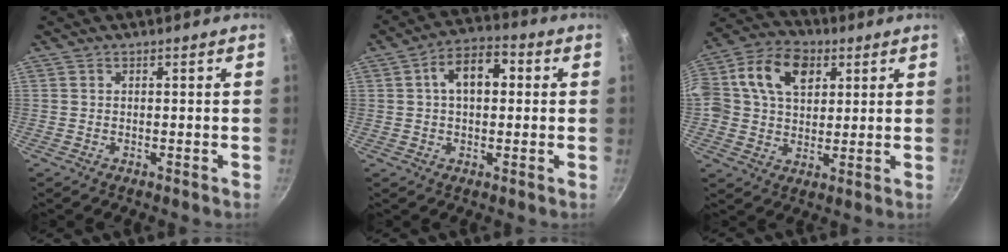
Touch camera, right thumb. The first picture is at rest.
{"total": 9.2, "force": [1.6, 5.6, 7.1], "torque": [-0.085, 0.022, 0.015]}
{"total": 15.3, "force": [4.6, 11.0, 9.5], "torque": [-0.154, 0.013, 0.067]}